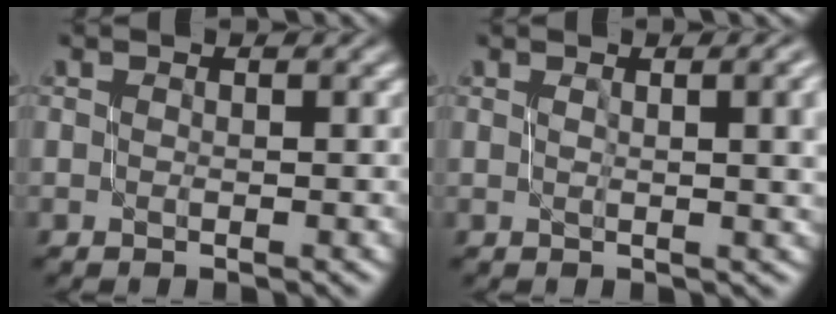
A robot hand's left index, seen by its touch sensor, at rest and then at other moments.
{"total": 5.9, "force": [1.0, 2.5, 5.3], "torque": [-0.029, 0.007, 0.010]}